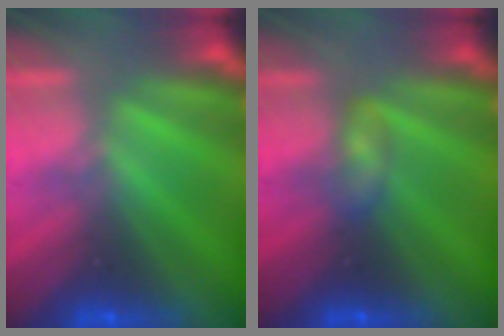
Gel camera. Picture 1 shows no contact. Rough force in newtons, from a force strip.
{"total": 2.3}